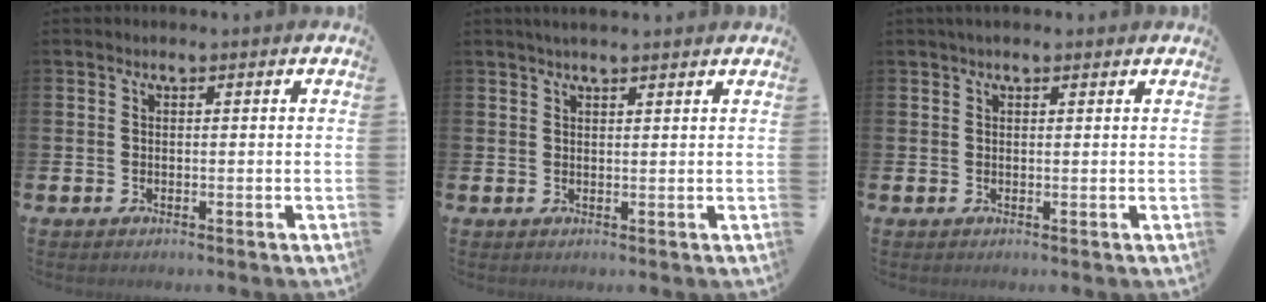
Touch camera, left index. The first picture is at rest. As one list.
[{"total": 2.2, "force": [2.0, 0.3, 0.8], "torque": [-0.017, 0.001, 0.035]}, {"total": 1.4, "force": [1.1, 0.5, 0.7], "torque": [-0.005, 0.003, 0.018]}]